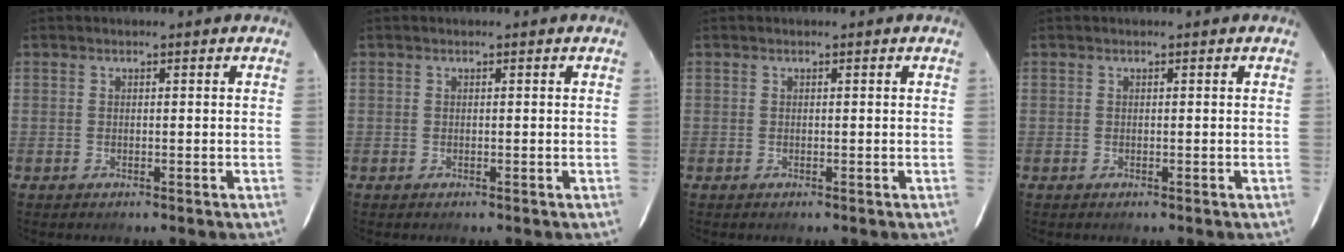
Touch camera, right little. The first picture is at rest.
{"total": 0.0}
{"total": 0.0}
{"total": 0.0}